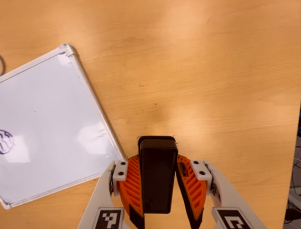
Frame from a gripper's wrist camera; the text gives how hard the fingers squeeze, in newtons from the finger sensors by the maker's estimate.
{"total": 6.4, "left": 4.9, "right": 7.9}